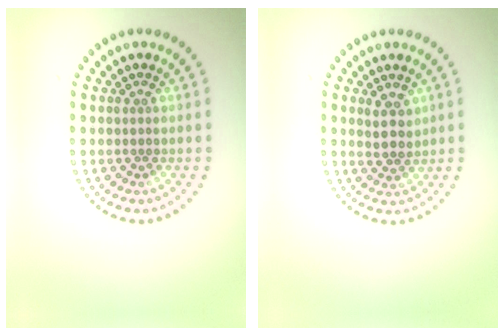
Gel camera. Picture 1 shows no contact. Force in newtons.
{"total": 2.1, "press": 1.9, "slide": 0.8}